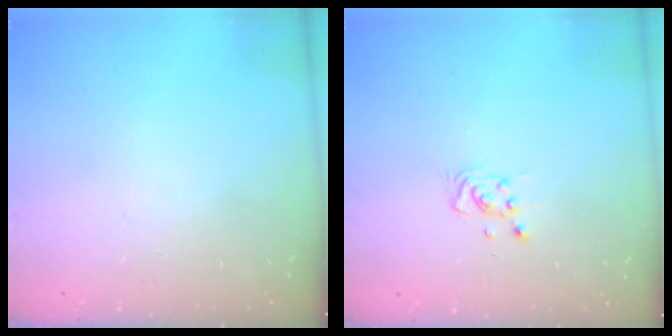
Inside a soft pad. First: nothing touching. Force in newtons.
{"total": 4.4, "press": 4.2, "slide": 1.1}